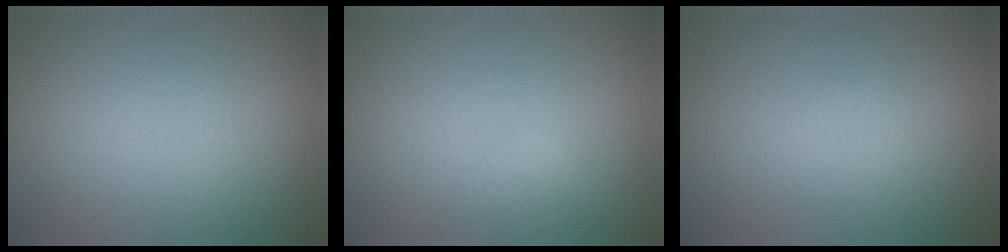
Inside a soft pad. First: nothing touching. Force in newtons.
{"total": 1.2, "press": 1.2, "slide": 0.1}
{"total": 0.7, "press": 0.7, "slide": 0.0}